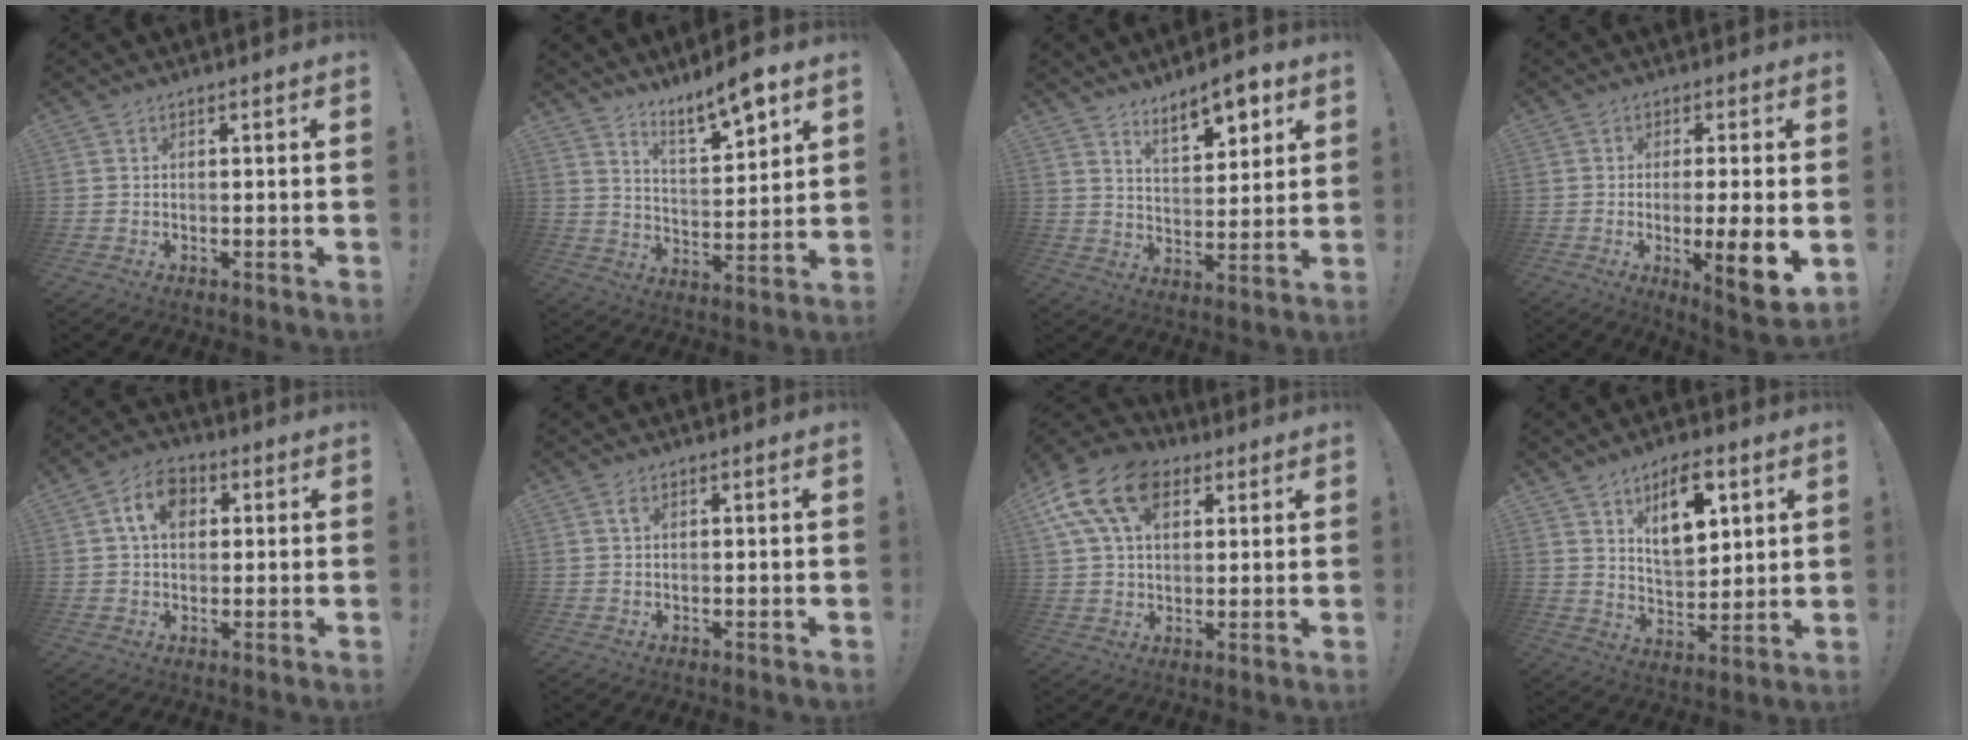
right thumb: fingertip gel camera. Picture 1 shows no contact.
{"total": 9.9, "force": [8.0, 2.1, 5.5], "torque": [-0.080, -0.059, 0.137]}
{"total": 10.3, "force": [7.3, 3.7, 6.3], "torque": [-0.081, -0.043, 0.127]}
{"total": 9.8, "force": [-2.0, 0.8, 9.5], "torque": [-0.131, -0.009, -0.031]}
{"total": 8.9, "force": [2.5, 6.2, 5.9], "torque": [-0.091, 0.009, 0.046]}
{"total": 0.7, "force": [0.3, 0.4, 0.6], "torque": [-0.005, -0.003, 0.004]}
{"total": 16.5, "force": [6.9, 10.8, 10.3], "torque": [-0.193, -0.018, 0.129]}
{"total": 12.7, "force": [6.3, 6.7, 8.8], "torque": [-0.125, -0.017, 0.112]}